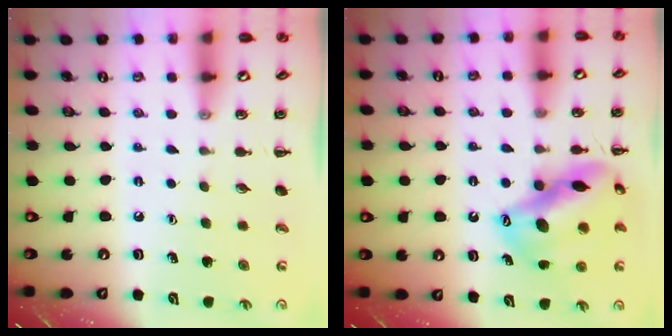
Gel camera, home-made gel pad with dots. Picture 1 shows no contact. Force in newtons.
{"total": 17.9, "press": 17.7, "slide": 2.8}